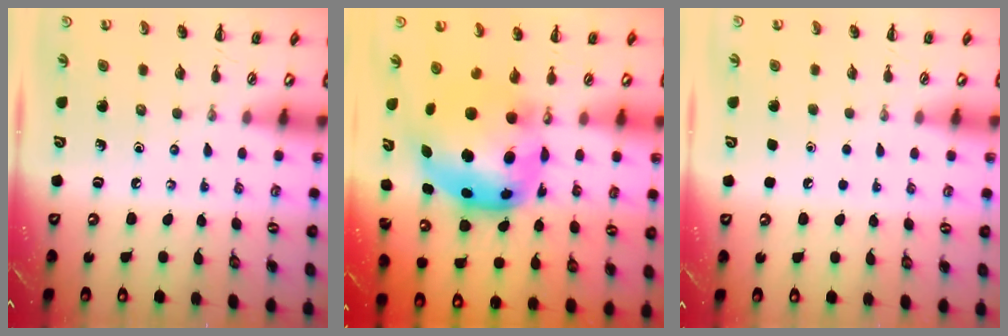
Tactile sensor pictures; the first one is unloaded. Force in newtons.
{"total": 11.4, "press": 11.0, "slide": 2.9}
{"total": 1.7, "press": 1.7, "slide": 0.1}